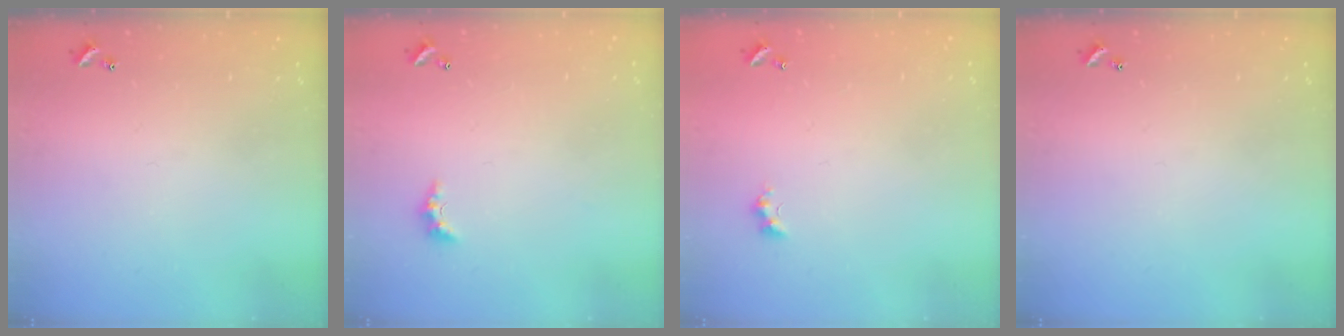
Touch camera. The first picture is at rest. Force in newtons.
{"total": 2.3, "press": 2.2, "slide": 0.7}
{"total": 2.7, "press": 2.6, "slide": 0.6}
{"total": 0.0}